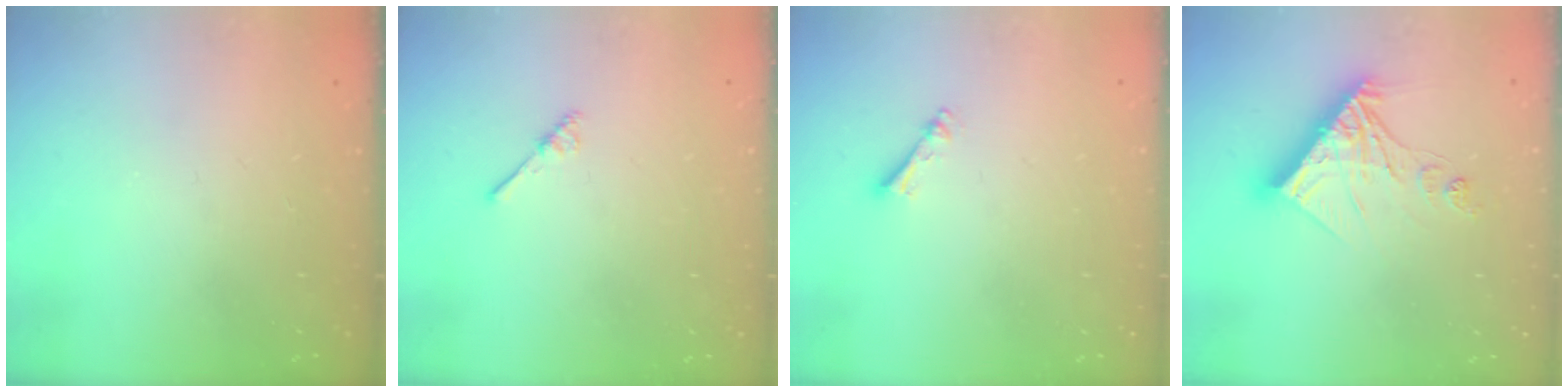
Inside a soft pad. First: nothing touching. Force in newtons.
{"total": 3.0, "press": 3.0, "slide": 0.3}
{"total": 2.5, "press": 2.5, "slide": 0.4}
{"total": 12.2, "press": 12.1, "slide": 0.9}